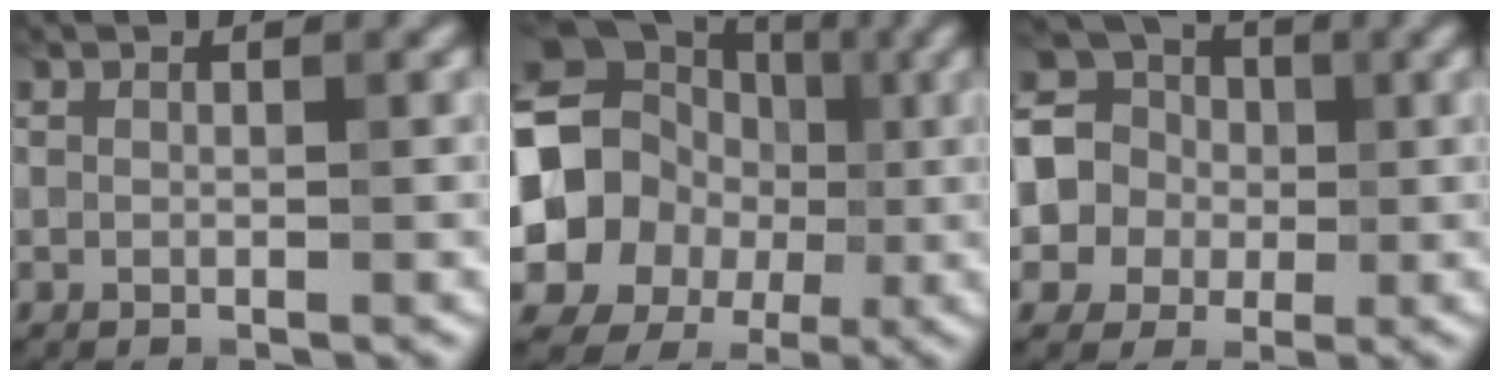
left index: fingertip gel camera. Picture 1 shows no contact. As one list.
[{"total": 13.1, "force": [-0.9, 11.7, 5.9], "torque": [-0.118, -0.005, -0.037]}, {"total": 9.1, "force": [1.3, 8.4, 3.4], "torque": [-0.085, 0.032, -0.013]}]